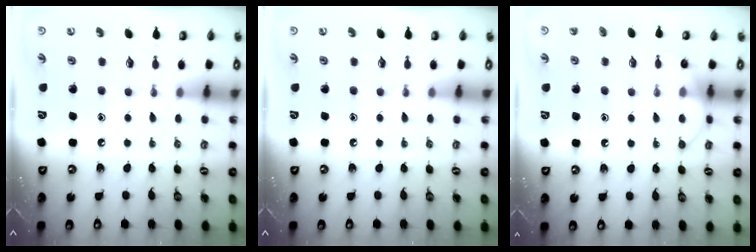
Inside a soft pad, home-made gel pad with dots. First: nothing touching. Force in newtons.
{"total": 0.0}
{"total": 6.5, "press": 6.5, "slide": 0.5}